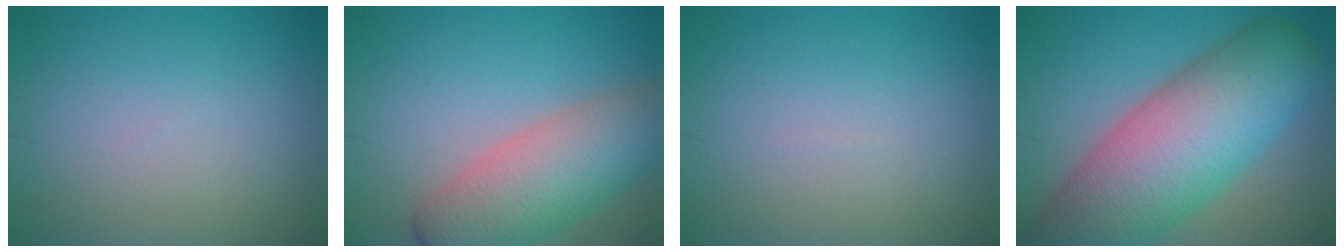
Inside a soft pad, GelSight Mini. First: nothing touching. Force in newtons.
{"total": 8.0, "press": 8.0, "slide": 0.8}
{"total": 0.0}
{"total": 13.9, "press": 13.9, "slide": 0.7}